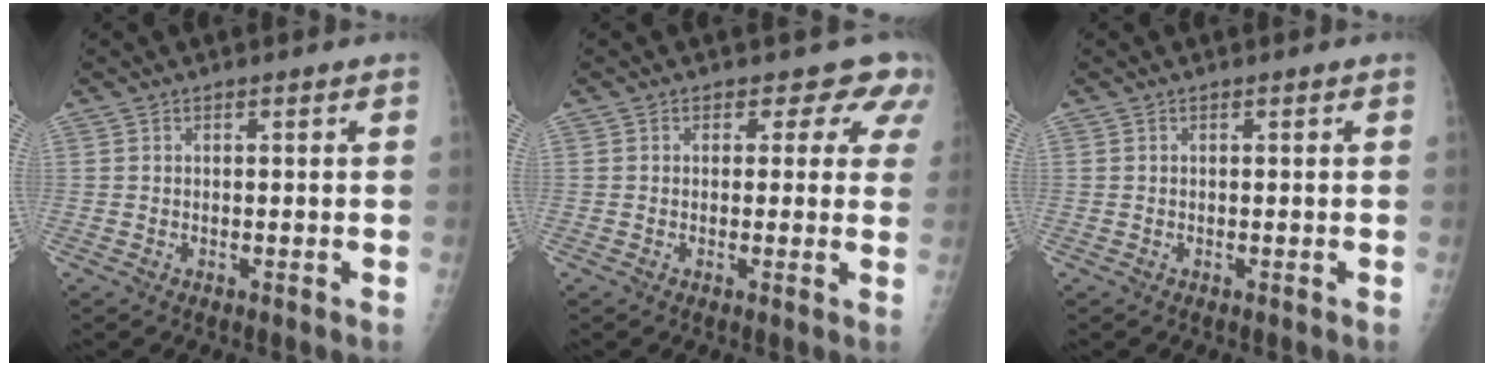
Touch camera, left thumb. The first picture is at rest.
{"total": 5.9, "force": [4.3, 3.8, 1.2], "torque": [0.030, -0.015, 0.025]}
{"total": 0.0}